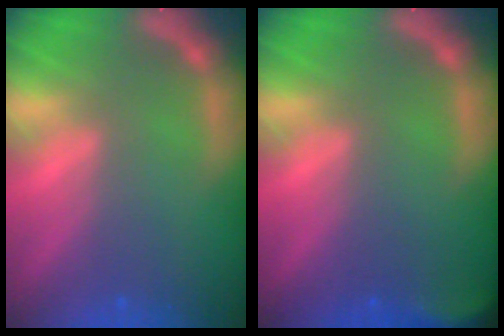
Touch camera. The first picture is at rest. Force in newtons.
{"total": 3.5}